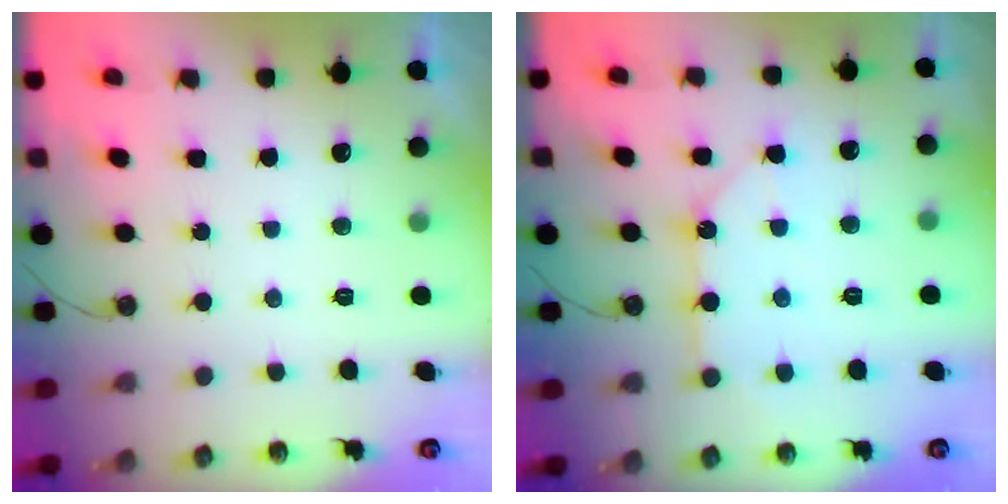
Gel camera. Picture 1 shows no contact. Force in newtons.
{"total": 10.3, "press": 10.3, "slide": 0.6}